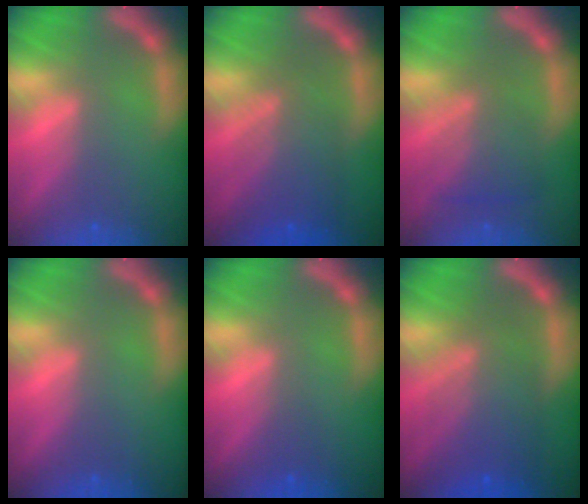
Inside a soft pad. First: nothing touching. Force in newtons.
{"total": 6.6}
{"total": 5.1}
{"total": 0.0}
{"total": 0.9}
{"total": 8.0}